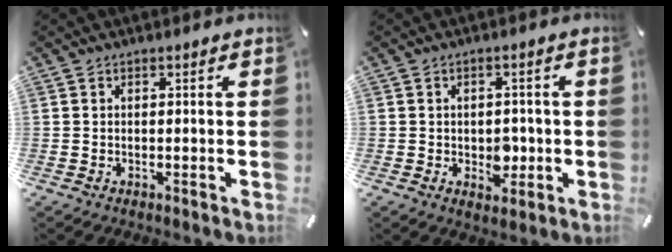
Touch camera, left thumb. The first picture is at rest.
{"total": 5.1, "force": [-0.9, 3.7, 3.3], "torque": [-0.039, -0.001, -0.015]}